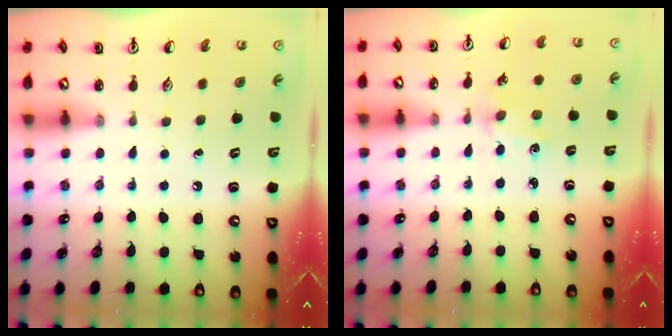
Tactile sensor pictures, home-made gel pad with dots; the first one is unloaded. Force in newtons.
{"total": 0.7, "press": 0.7, "slide": 0.2}